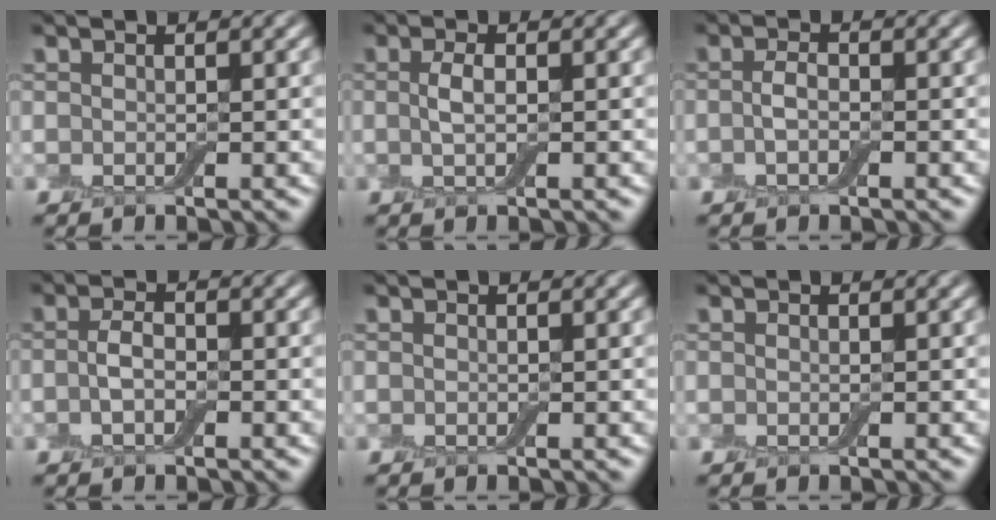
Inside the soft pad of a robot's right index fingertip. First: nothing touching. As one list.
[{"total": 1.7, "force": [0.1, 0.5, 1.6], "torque": [-0.035, 0.003, 0.001]}, {"total": 1.6, "force": [-0.3, 0.8, 1.4], "torque": [-0.030, 0.002, -0.011]}, {"total": 2.1, "force": [-0.4, 1.1, 1.8], "torque": [-0.038, 0.002, -0.013]}, {"total": 0.0}, {"total": 0.0}]